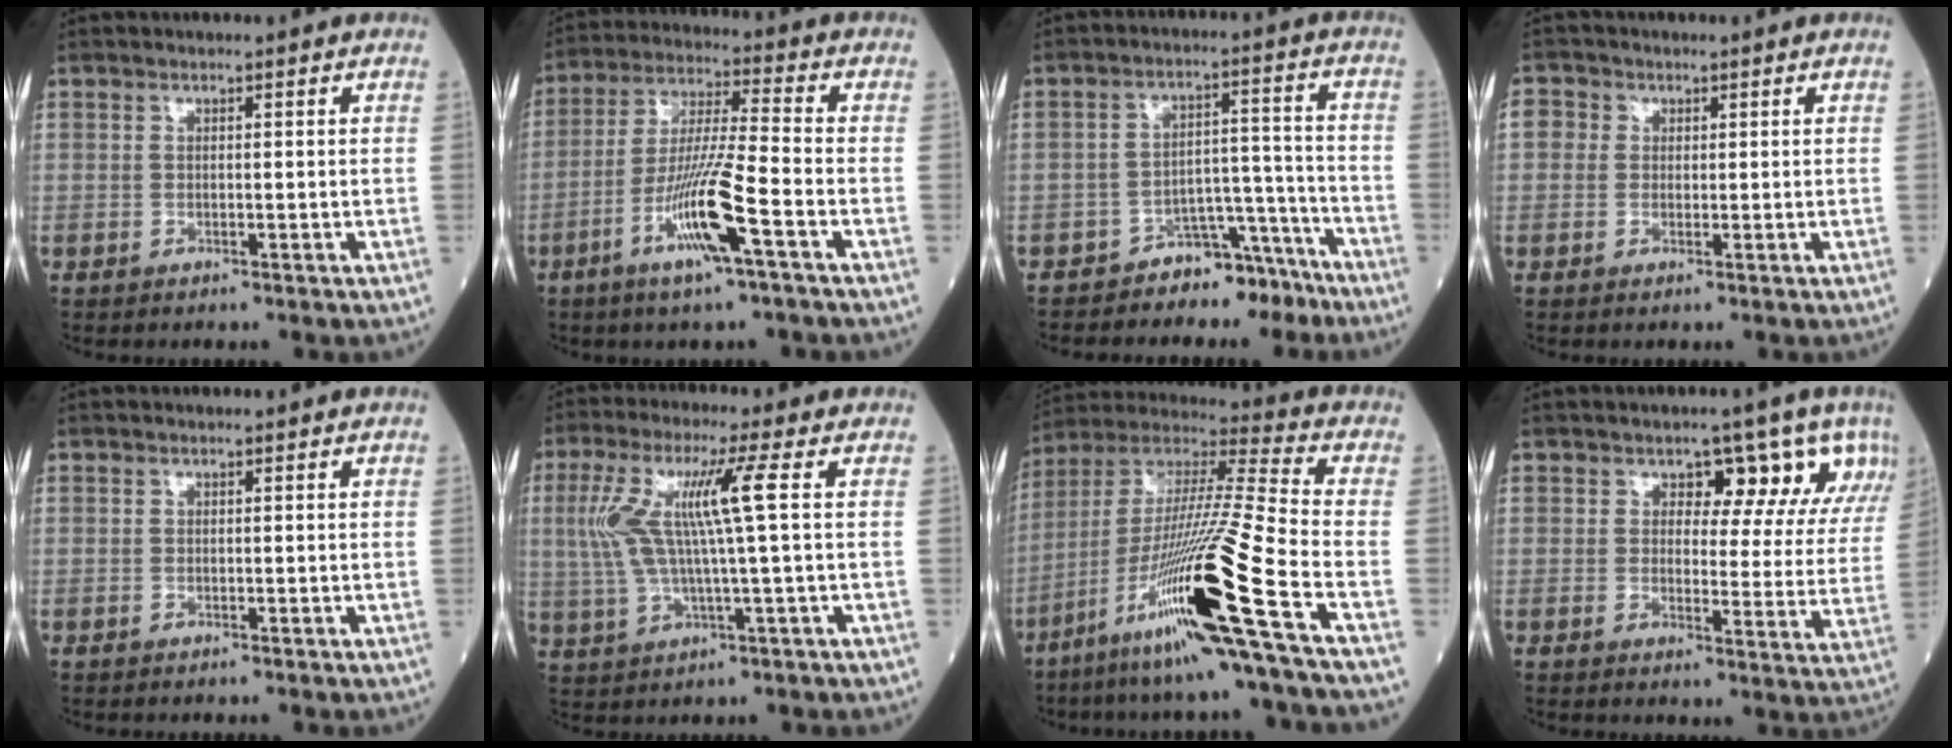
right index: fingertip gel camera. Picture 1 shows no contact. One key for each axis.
{"total": 11.4, "fx": -5.0, "fy": -0.1, "fz": 10.3, "tx": -0.202, "ty": -0.009, "tz": -0.095}
{"total": 6.7, "fx": -5.8, "fy": 3.1, "fz": 1.5, "tx": -0.007, "ty": 0.050, "tz": -0.090}
{"total": 2.4, "fx": 0.4, "fy": 2.3, "fz": 0.7, "tx": -0.004, "ty": 0.011, "tz": 0.002}
{"total": 0.0}
{"total": 10.1, "fx": 1.8, "fy": -0.2, "fz": 9.9, "tx": -0.216, "ty": 0.016, "tz": 0.038}
{"total": 23.0, "fx": -10.7, "fy": -1.7, "fz": 20.3, "tx": -0.393, "ty": -0.039, "tz": -0.203}
{"total": 9.7, "fx": 5.8, "fy": 4.8, "fz": 6.1, "tx": -0.058, "ty": -0.001, "tz": 0.056}